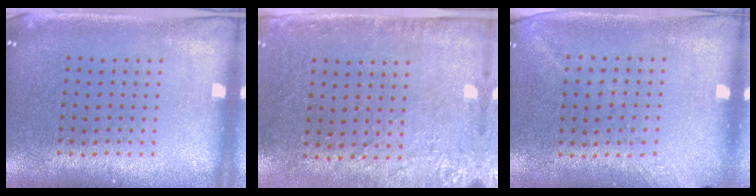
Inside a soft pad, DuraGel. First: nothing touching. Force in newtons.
{"total": 2.9, "press": 2.3, "slide": 1.6}
{"total": 1.3, "press": 1.0, "slide": 0.8}